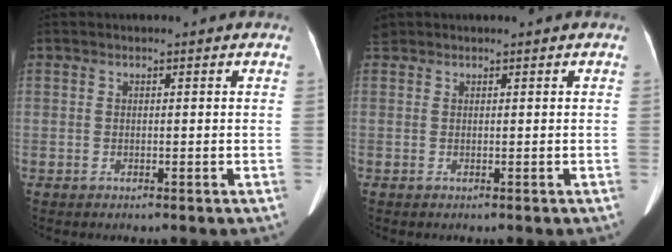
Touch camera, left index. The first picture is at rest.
{"total": 1.0, "force": [0.3, 1.0, 0.0], "torque": [0.003, 0.019, 0.007]}